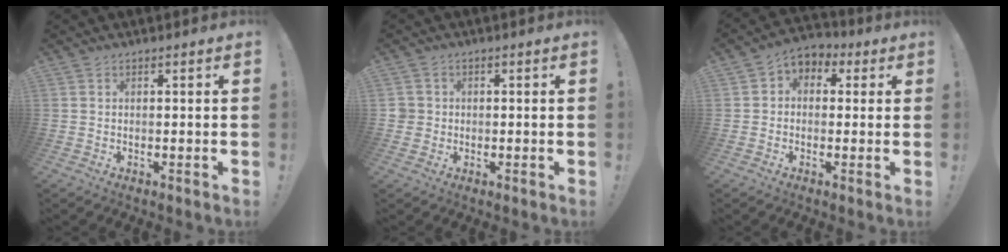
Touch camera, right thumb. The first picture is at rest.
{"total": 2.9, "force": [-0.1, 2.8, 0.8], "torque": [-0.013, 0.006, 0.001]}
{"total": 4.9, "force": [-1.0, 4.2, 2.3], "torque": [-0.027, 0.013, -0.016]}